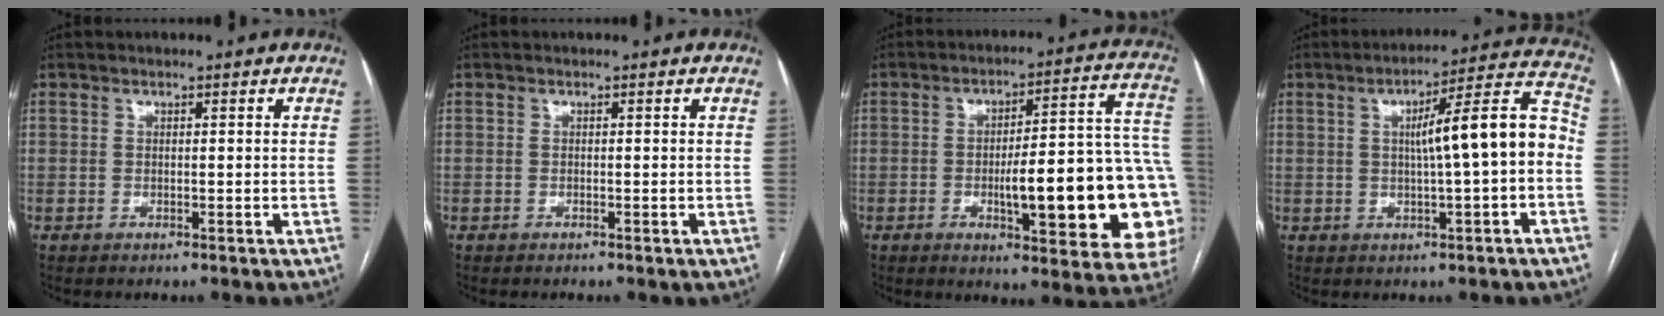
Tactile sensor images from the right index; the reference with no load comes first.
{"total": 0.0}
{"total": 22.7, "force": [-4.5, 4.3, 21.8], "torque": [-0.205, 0.024, -0.048]}
{"total": 11.8, "force": [-0.4, 0.8, 11.8], "torque": [-0.165, 0.034, -0.006]}